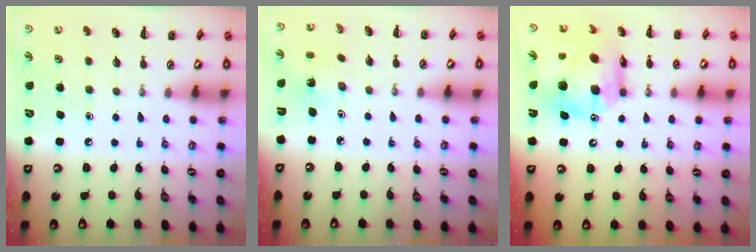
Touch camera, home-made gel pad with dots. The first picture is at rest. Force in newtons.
{"total": 2.0, "press": 1.9, "slide": 0.7}
{"total": 12.6, "press": 12.1, "slide": 3.5}